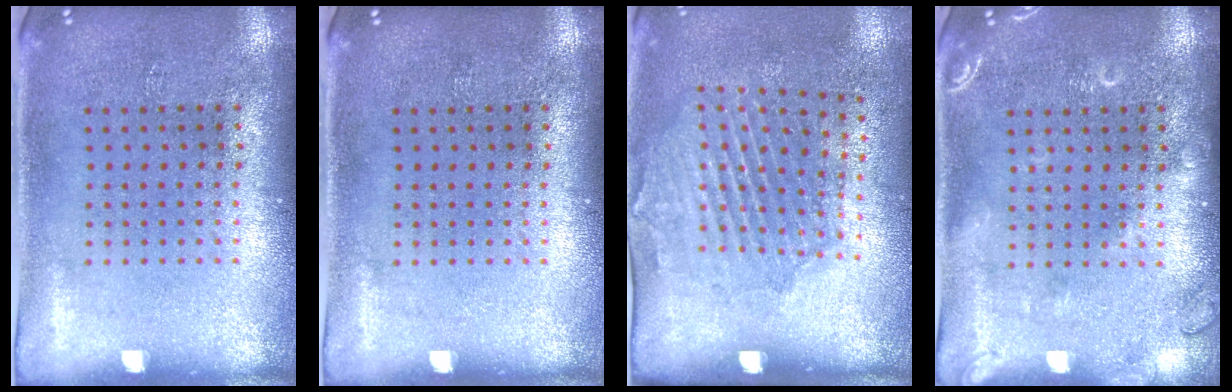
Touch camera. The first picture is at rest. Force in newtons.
{"total": 0.0}
{"total": 1.8, "press": 1.3, "slide": 1.2}
{"total": 2.0, "press": 2.0, "slide": 0.3}